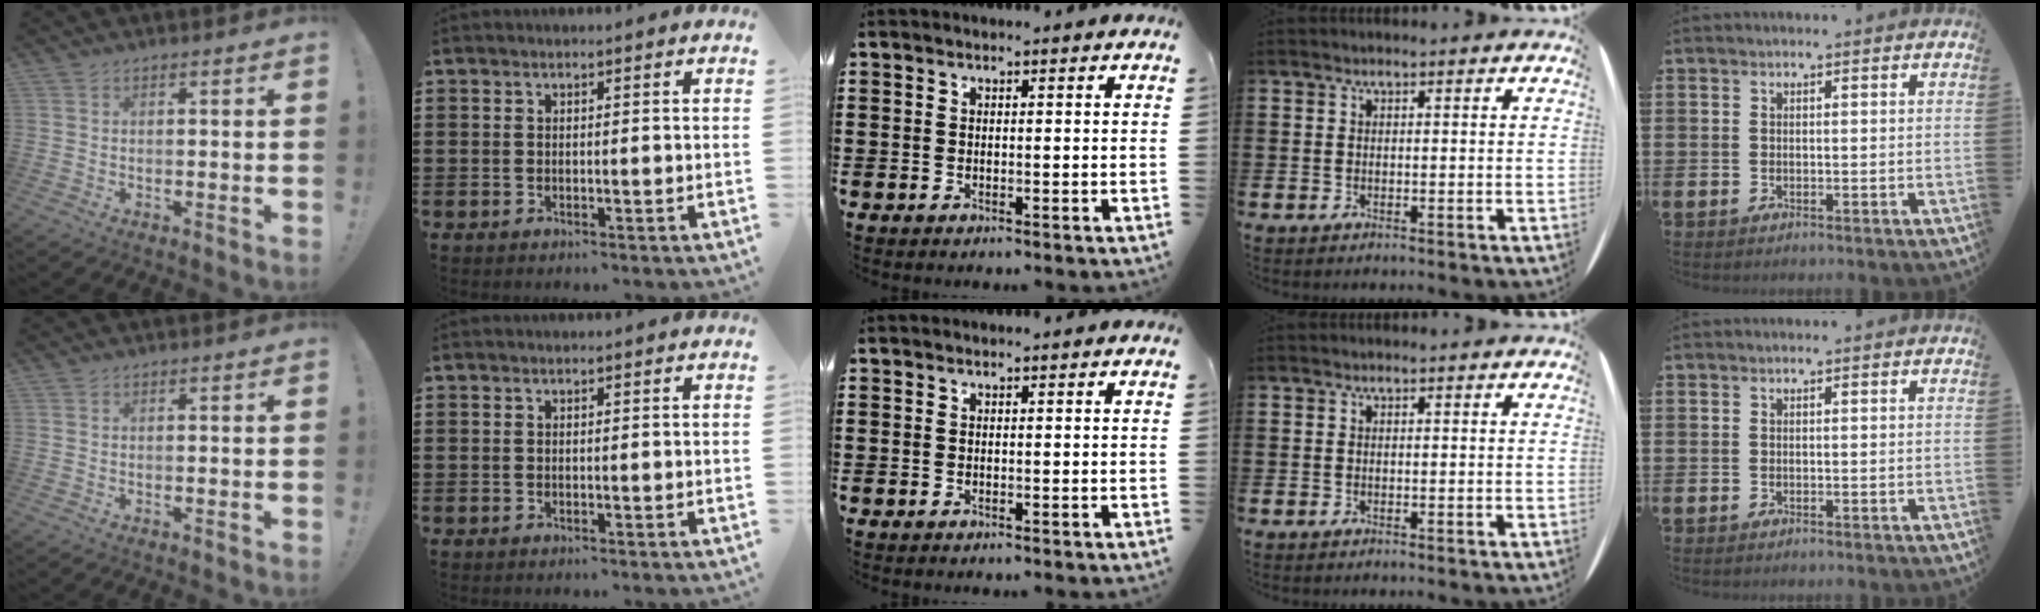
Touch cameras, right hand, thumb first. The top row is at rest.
{}